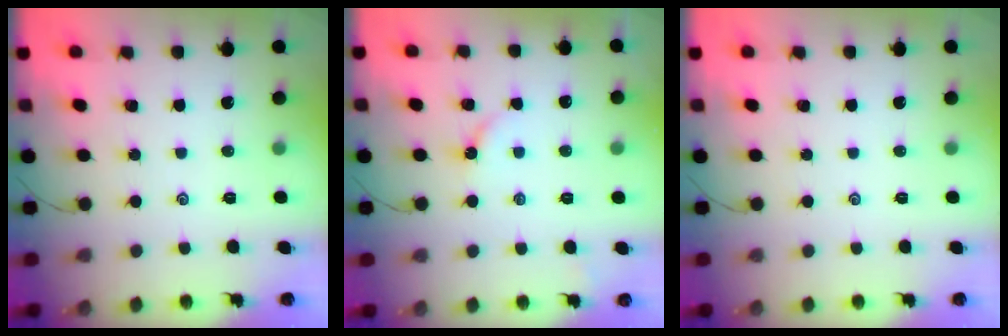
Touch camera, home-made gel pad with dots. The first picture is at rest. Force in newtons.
{"total": 3.0, "press": 3.0, "slide": 0.5}
{"total": 0.0}